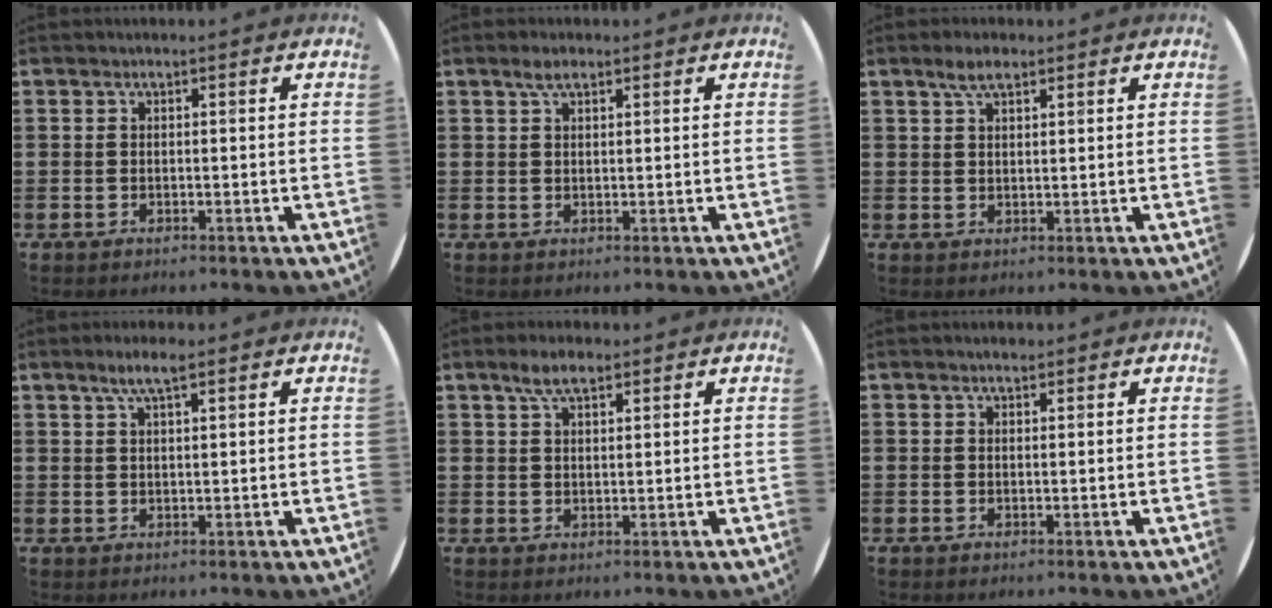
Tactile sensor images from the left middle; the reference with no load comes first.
{"total": 2.1, "force": [1.4, 0.8, 1.3], "torque": [-0.020, 0.003, 0.023]}
{"total": 3.1, "force": [2.2, 1.1, 1.9], "torque": [-0.032, 0.004, 0.037]}
{"total": 3.6, "force": [2.5, 0.7, 2.6], "torque": [-0.053, 0.008, 0.042]}
{"total": 3.9, "force": [2.8, 1.5, 2.3], "torque": [-0.042, 0.004, 0.048]}
{"total": 0.8, "force": [0.7, 0.2, 0.2], "torque": [-0.004, 0.003, 0.014]}